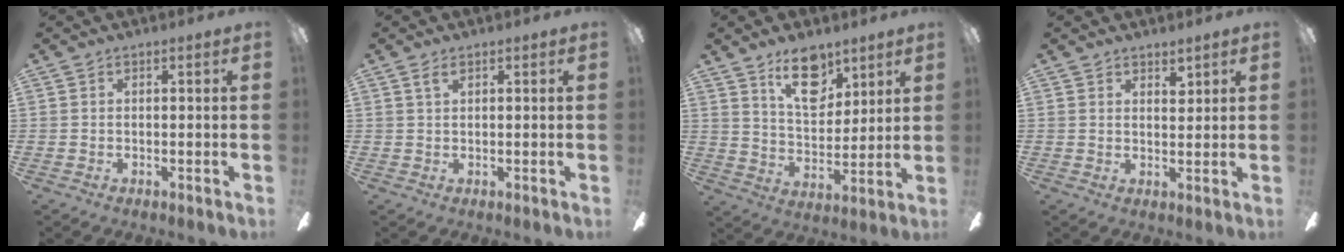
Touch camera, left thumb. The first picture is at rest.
{"total": 1.8, "force": [1.2, 0.7, 1.2], "torque": [-0.028, 0.000, 0.021]}
{"total": 13.5, "force": [8.7, 7.1, 7.5], "torque": [-0.105, -0.039, 0.153]}
{"total": 3.2, "force": [2.9, 1.3, 0.7], "torque": [0.005, -0.021, 0.050]}